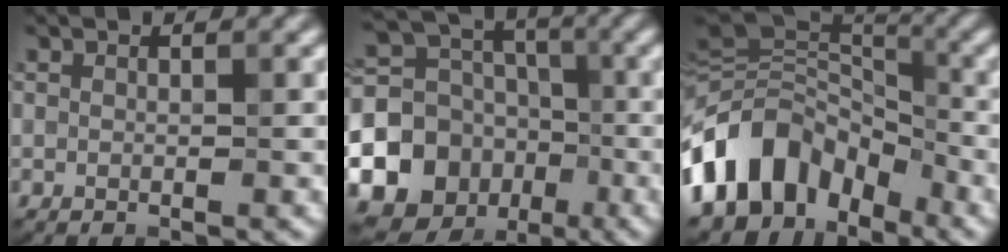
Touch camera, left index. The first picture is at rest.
{"total": 14.5, "force": [-4.0, 12.9, 5.4], "torque": [-0.132, -0.011, -0.081]}
{"total": 11.9, "force": [-5.4, 7.8, 7.2], "torque": [-0.146, 0.018, -0.118]}